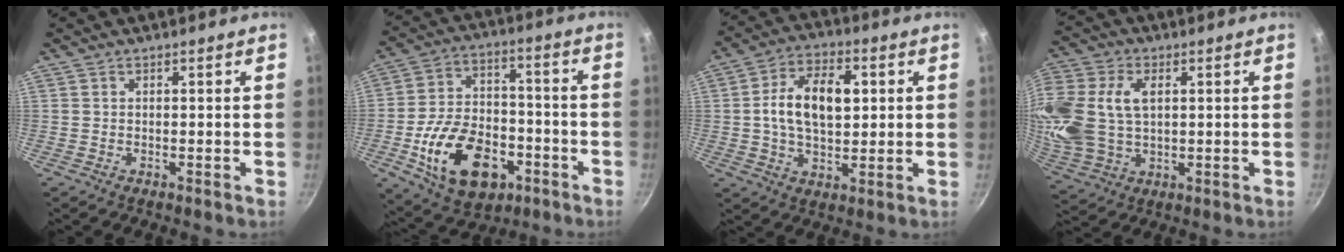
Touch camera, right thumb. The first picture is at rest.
{"total": 19.6, "force": [-7.2, 12.6, 13.2], "torque": [-0.205, 0.043, -0.110]}
{"total": 13.0, "force": [1.8, 7.9, 10.2], "torque": [-0.160, 0.011, 0.024]}
{"total": 19.5, "force": [3.8, 13.5, 13.6], "torque": [-0.318, 0.009, 0.077]}